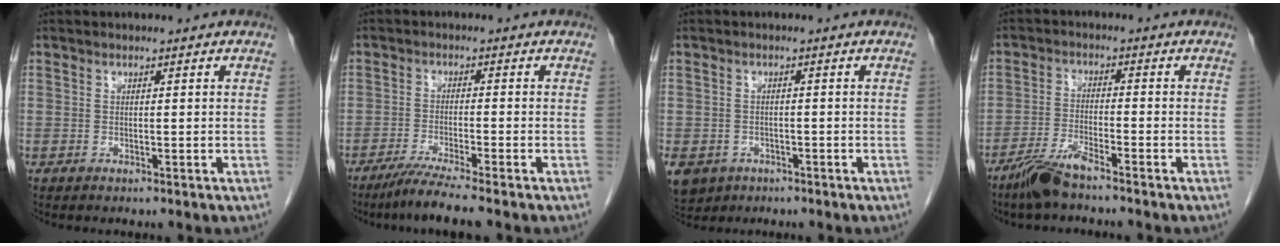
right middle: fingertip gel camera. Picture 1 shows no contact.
{"total": 5.6, "force": [-4.5, -0.9, 3.3], "torque": [-0.062, -0.019, -0.084]}
{"total": 8.6, "force": [-4.4, 6.8, 2.8], "torque": [-0.077, -0.003, -0.063]}
{"total": 5.5, "force": [-4.5, 0.2, 3.2], "torque": [-0.071, -0.015, -0.091]}